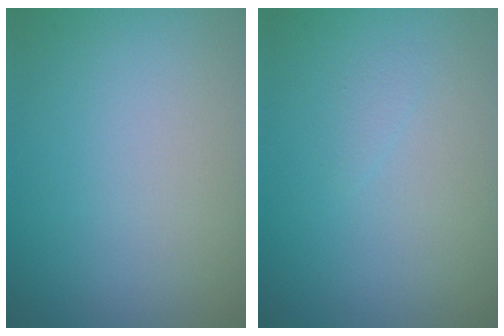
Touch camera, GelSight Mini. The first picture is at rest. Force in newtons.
{"total": 0.5, "press": 0.5, "slide": 0.0}